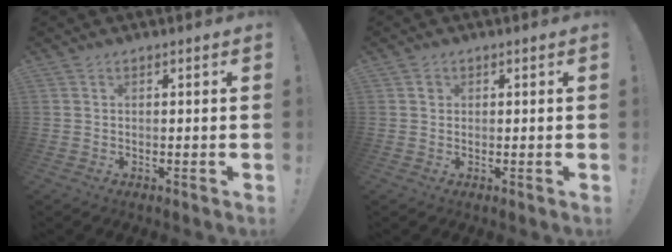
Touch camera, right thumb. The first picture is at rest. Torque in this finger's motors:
{"motor_torque": [-0.03, 0.12, 0.02, 0.07, -0.03]}